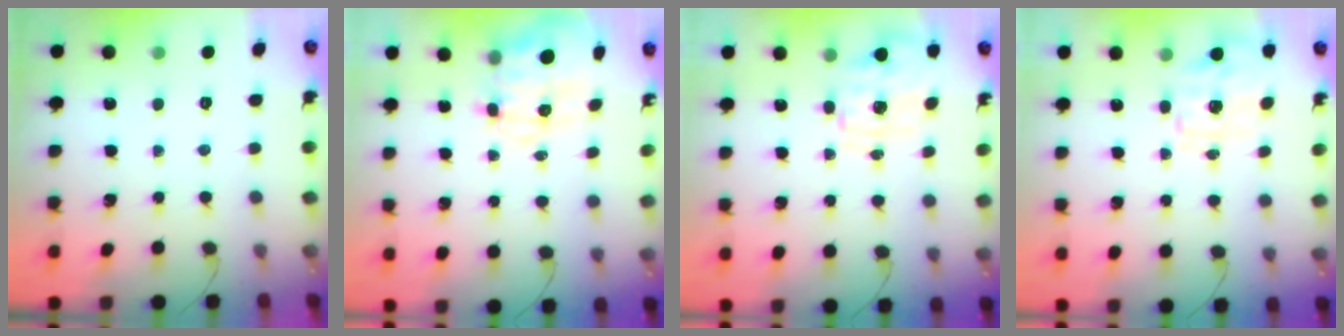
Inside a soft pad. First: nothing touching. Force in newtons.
{"total": 9.3, "press": 9.2, "slide": 1.4}
{"total": 1.5, "press": 1.5, "slide": 0.5}
{"total": 1.9, "press": 1.9, "slide": 0.5}